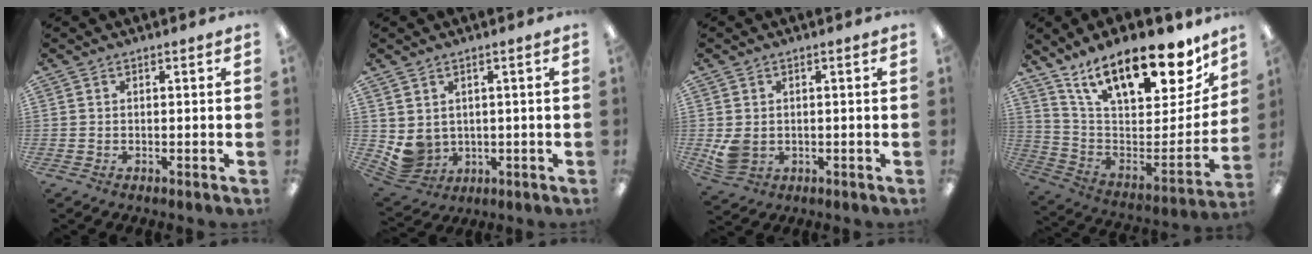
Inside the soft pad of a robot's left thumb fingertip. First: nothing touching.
{"total": 4.8, "force": [1.5, 4.3, 1.7], "torque": [-0.065, -0.013, 0.031]}
{"total": 4.4, "force": [0.1, 3.5, 2.7], "torque": [-0.046, 0.001, 0.005]}
{"total": 20.5, "force": [13.2, 8.9, 12.8], "torque": [-0.184, -0.093, 0.228]}